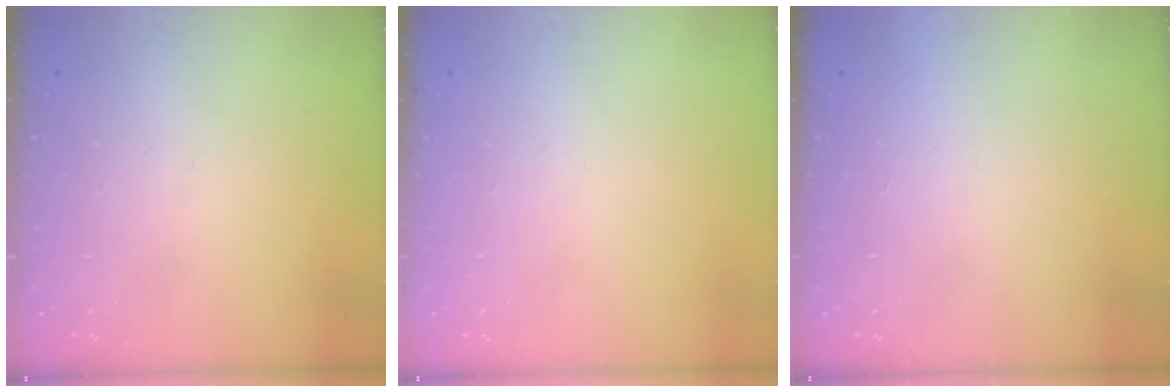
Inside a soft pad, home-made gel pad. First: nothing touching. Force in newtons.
{"total": 0.0}
{"total": 1.7, "press": 1.7, "slide": 0.1}